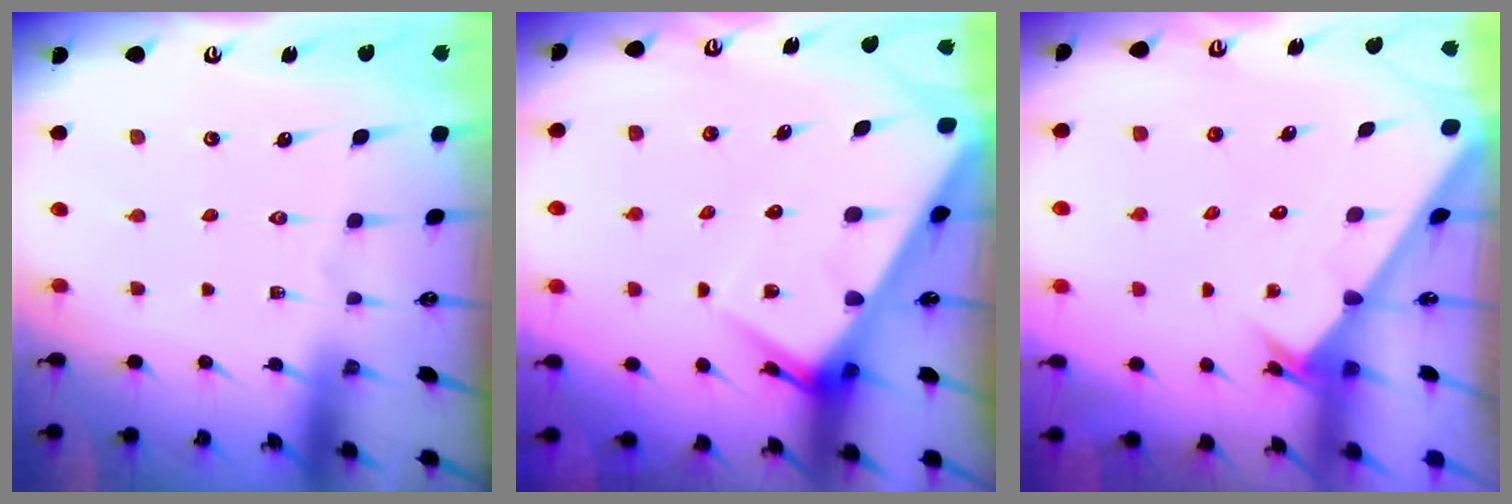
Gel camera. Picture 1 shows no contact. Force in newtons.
{"total": 7.6, "press": 7.5, "slide": 0.7}
{"total": 2.5, "press": 2.5, "slide": 0.2}